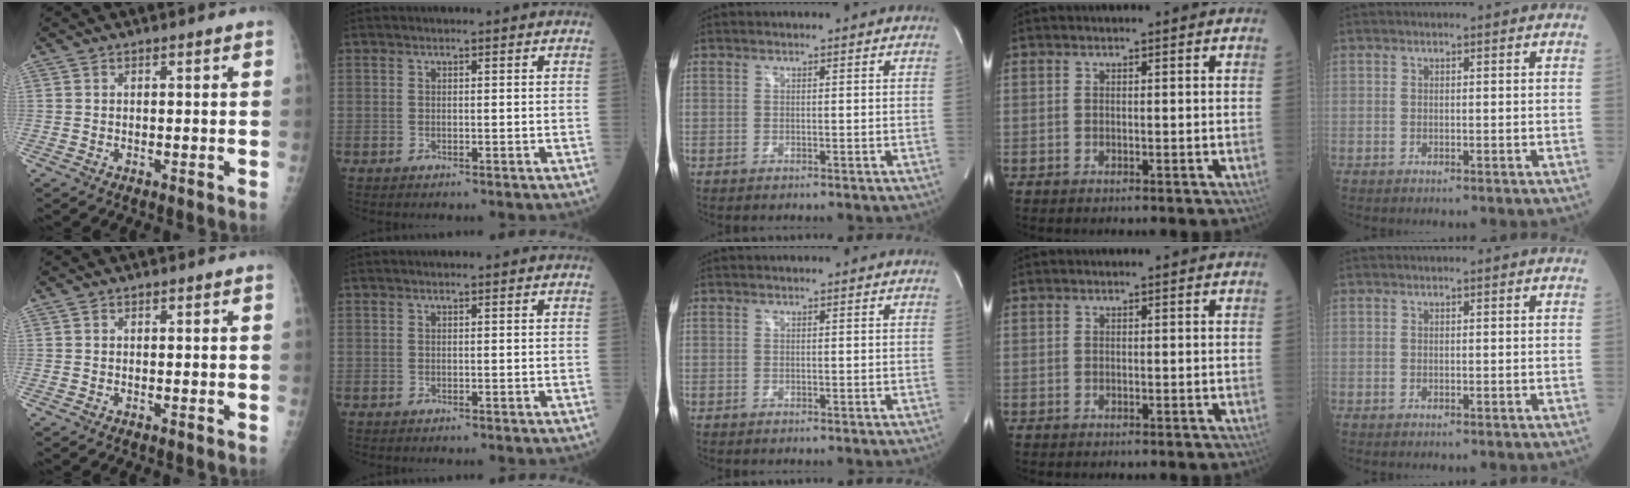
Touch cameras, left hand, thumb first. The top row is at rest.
{}